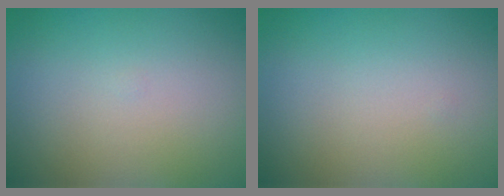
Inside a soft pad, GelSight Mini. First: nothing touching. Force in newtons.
{"total": 0.0}